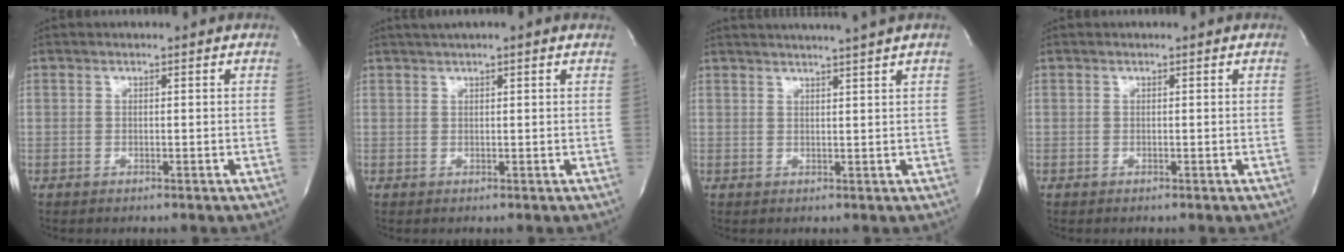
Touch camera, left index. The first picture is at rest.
{"total": 3.4, "force": [2.6, 0.0, 2.3], "torque": [-0.036, 0.023, 0.040]}
{"total": 7.1, "force": [6.2, -1.6, 3.0], "torque": [-0.038, 0.004, 0.073]}
{"total": 0.0}